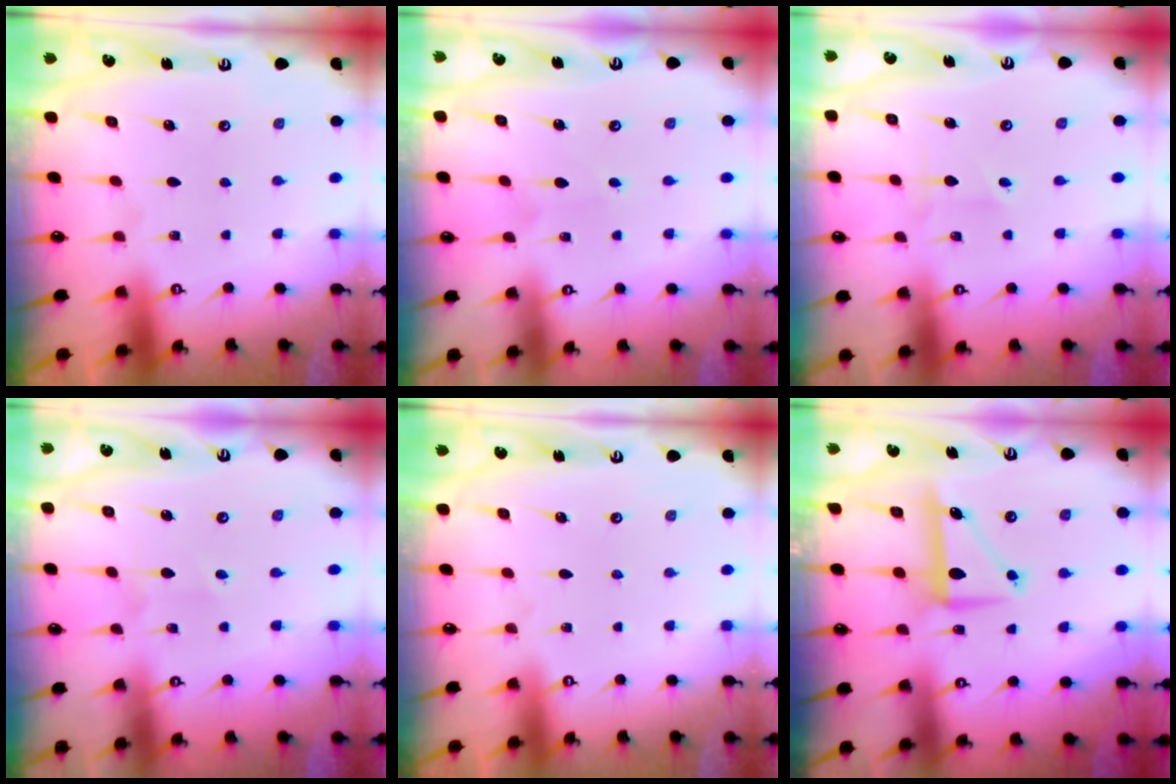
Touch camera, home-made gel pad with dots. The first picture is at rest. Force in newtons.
{"total": 2.6, "press": 2.6, "slide": 0.2}
{"total": 1.2, "press": 1.2, "slide": 0.2}
{"total": 2.5, "press": 2.4, "slide": 0.6}
{"total": 0.0}
{"total": 8.5, "press": 8.5, "slide": 0.3}